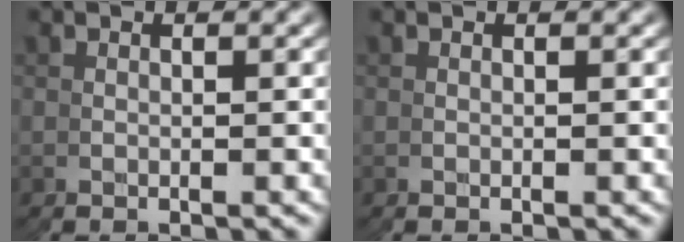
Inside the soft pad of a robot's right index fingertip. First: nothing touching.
{"total": 0.0}